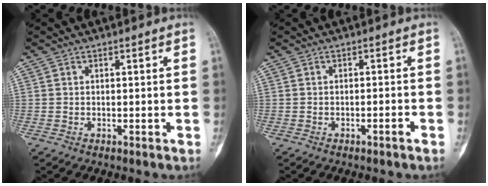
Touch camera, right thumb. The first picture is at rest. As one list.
[{"total": 1.1, "force": [-0.8, 0.0, 0.7], "torque": [-0.018, 0.011, -0.010]}]